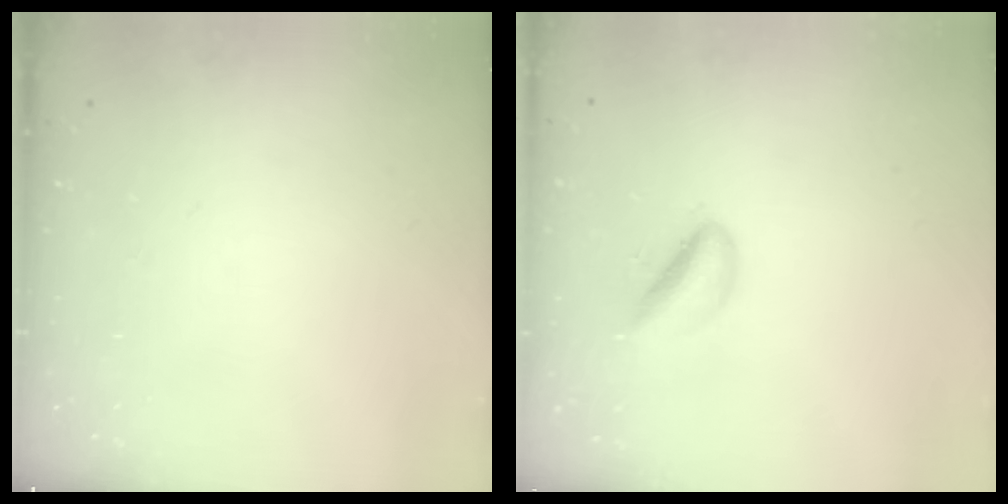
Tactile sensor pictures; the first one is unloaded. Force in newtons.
{"total": 5.2, "press": 5.1, "slide": 1.1}